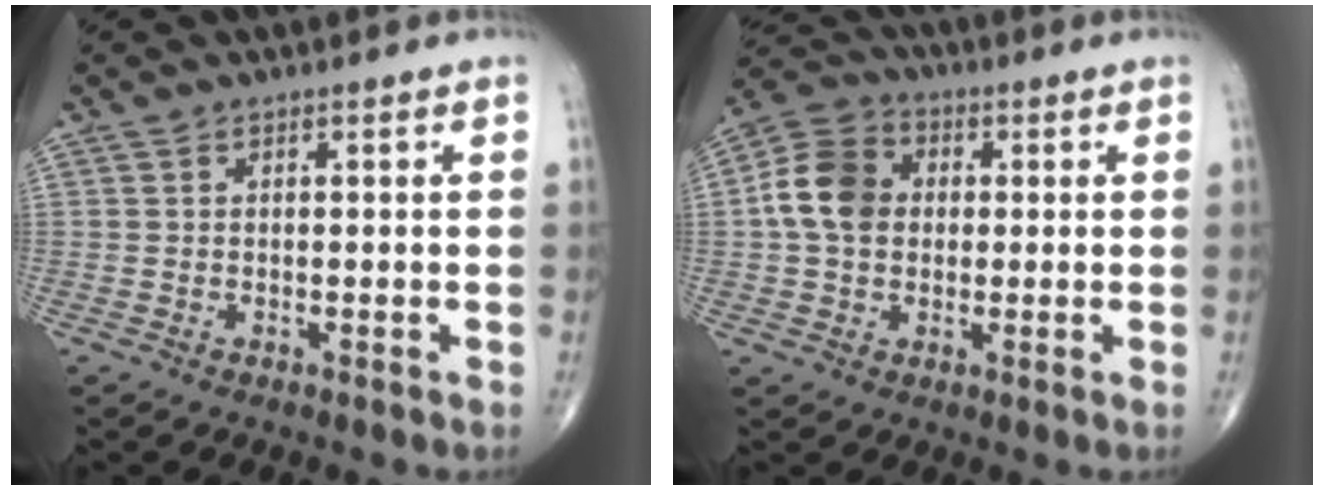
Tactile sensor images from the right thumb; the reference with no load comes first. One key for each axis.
{"total": 10.1, "fx": 0.8, "fy": 7.9, "fz": 6.3, "tx": -0.106, "ty": 0.020, "tz": 0.003}